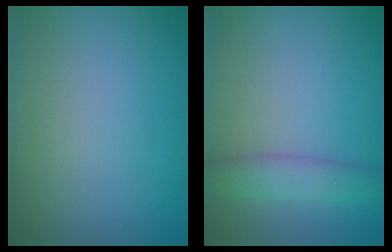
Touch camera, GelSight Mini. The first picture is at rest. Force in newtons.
{"total": 2.8, "press": 2.8, "slide": 0.1}